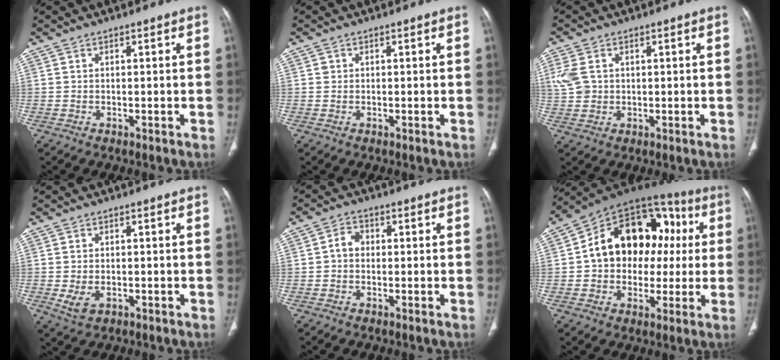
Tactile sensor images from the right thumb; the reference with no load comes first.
{"total": 0.6, "force": [0.2, 0.6, 0.1], "torque": [0.002, 0.003, 0.004]}
{"total": 5.2, "force": [1.3, 3.9, 3.2], "torque": [-0.076, 0.003, 0.033]}
{"total": 3.8, "force": [-0.9, 2.5, 2.8], "torque": [-0.057, 0.000, -0.007]}
{"total": 3.0, "force": [-0.1, 2.5, 1.7], "torque": [-0.021, 0.015, -0.009]}
{"total": 21.9, "force": [2.3, 15.8, 15.0], "torque": [-0.186, 0.046, 0.034]}